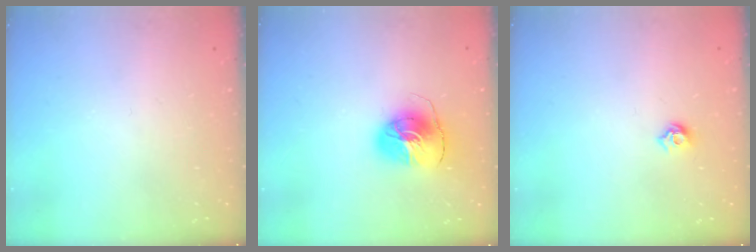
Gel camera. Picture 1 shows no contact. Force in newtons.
{"total": 9.0, "press": 9.0, "slide": 1.1}
{"total": 5.9, "press": 5.8, "slide": 1.0}